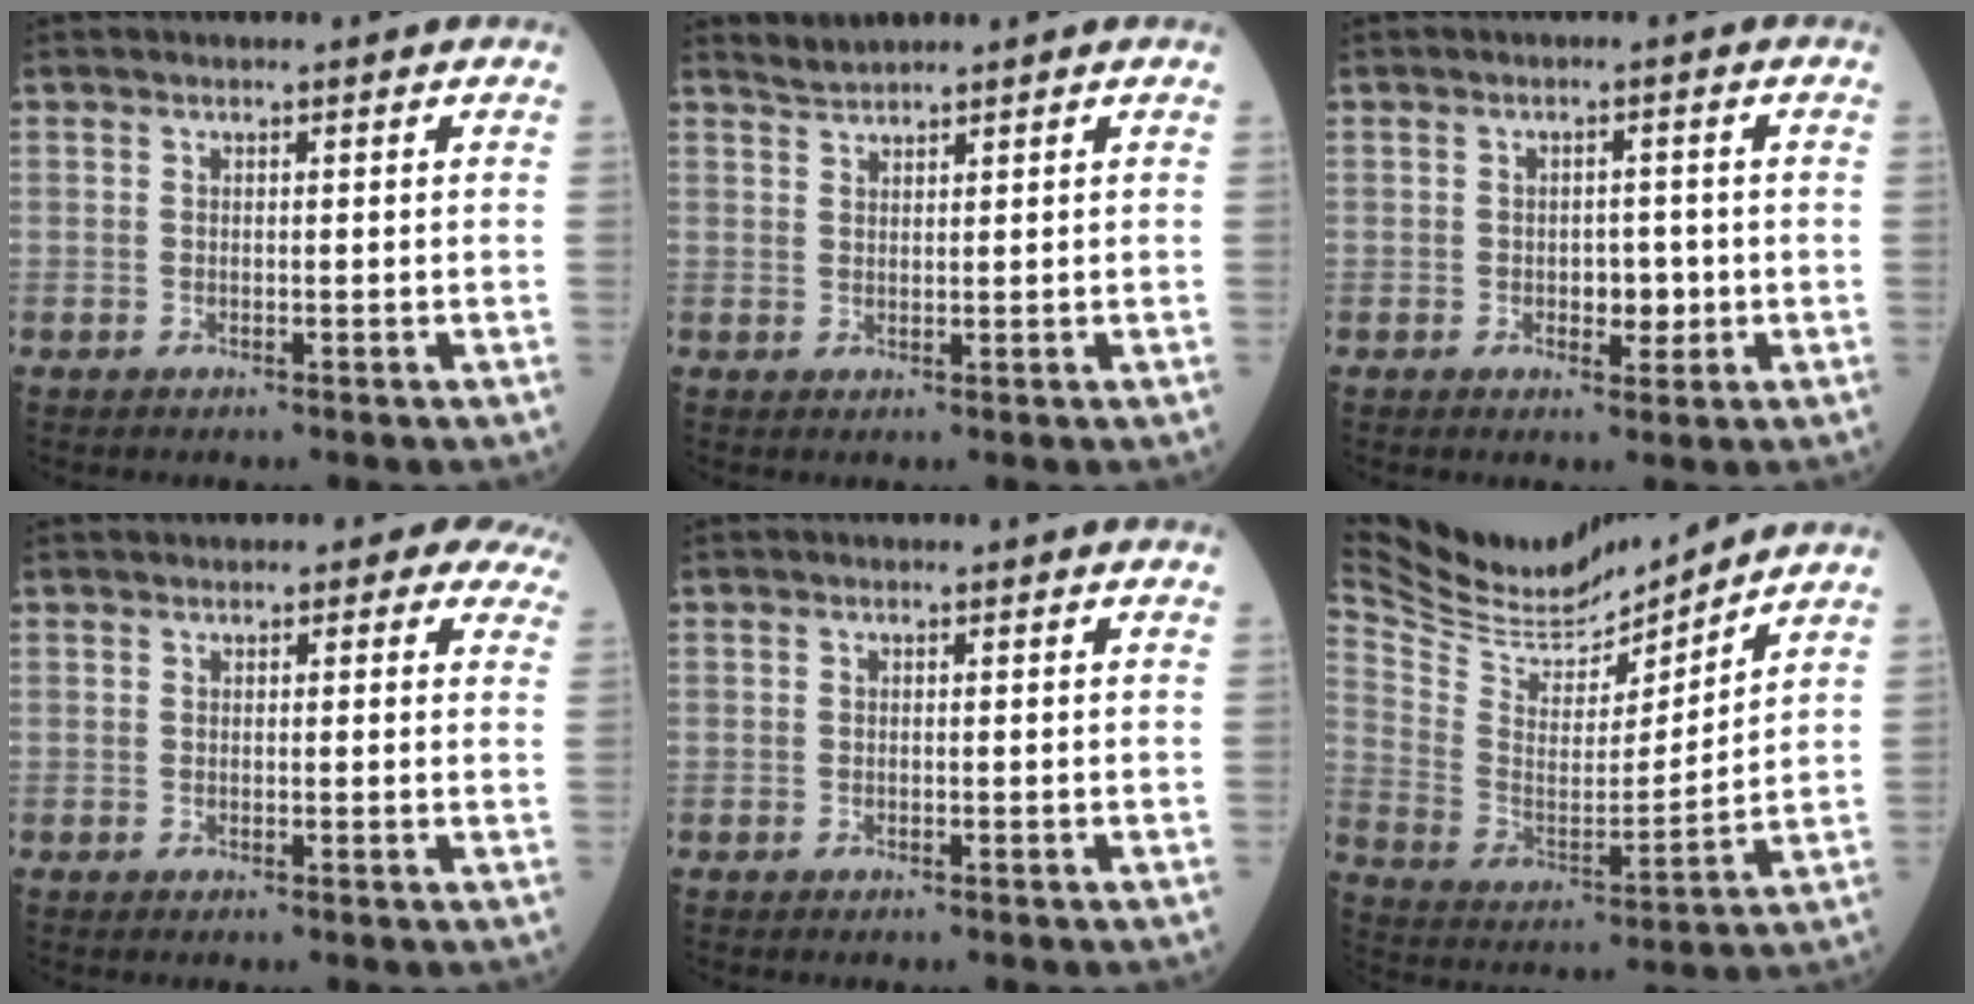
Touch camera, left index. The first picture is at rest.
{"total": 1.8, "force": [1.7, -0.4, -0.4], "torque": [0.000, 0.006, 0.042]}
{"total": 2.8, "force": [-0.7, 1.7, 2.1], "torque": [-0.021, 0.000, -0.009]}
{"total": 5.8, "force": [5.1, 2.3, 1.7], "torque": [0.010, -0.001, 0.035]}
{"total": 0.0}
{"total": 19.5, "force": [18.2, 3.7, 5.9], "torque": [-0.120, -0.009, 0.315]}